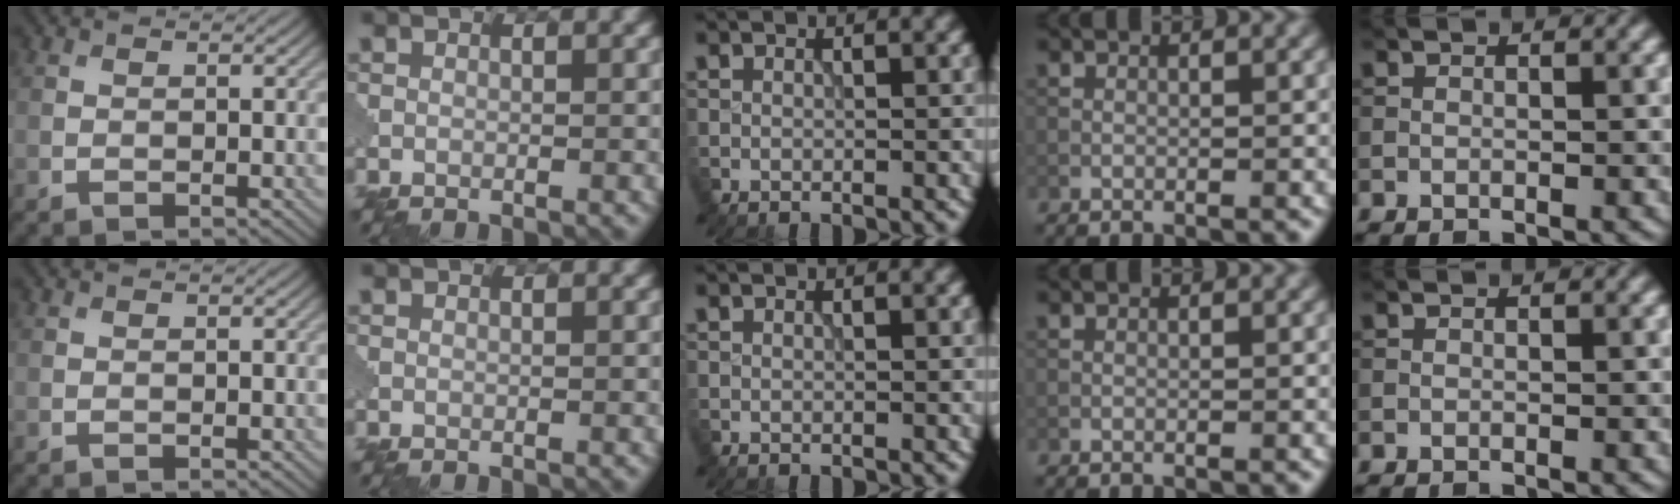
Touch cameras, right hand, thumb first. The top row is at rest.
{}